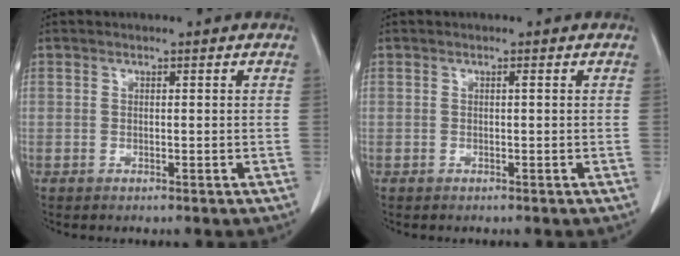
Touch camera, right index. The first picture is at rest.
{"total": 0.0}